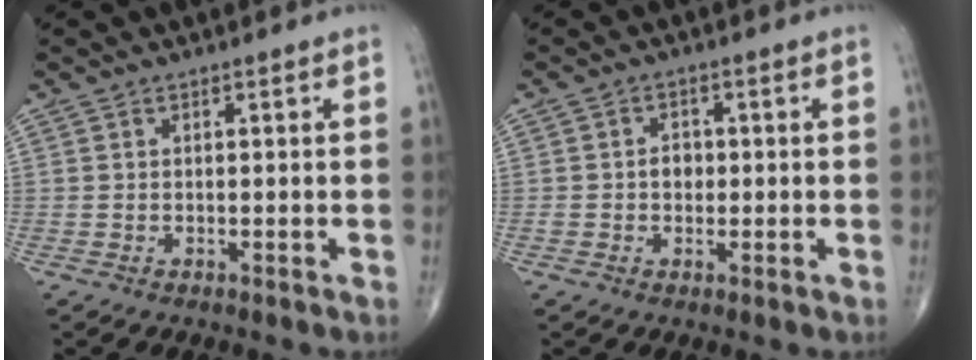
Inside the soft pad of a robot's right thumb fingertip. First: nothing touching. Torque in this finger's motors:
{"motor_torque": [0.45, 0.72, 0.29, 0.04, 0.04]}